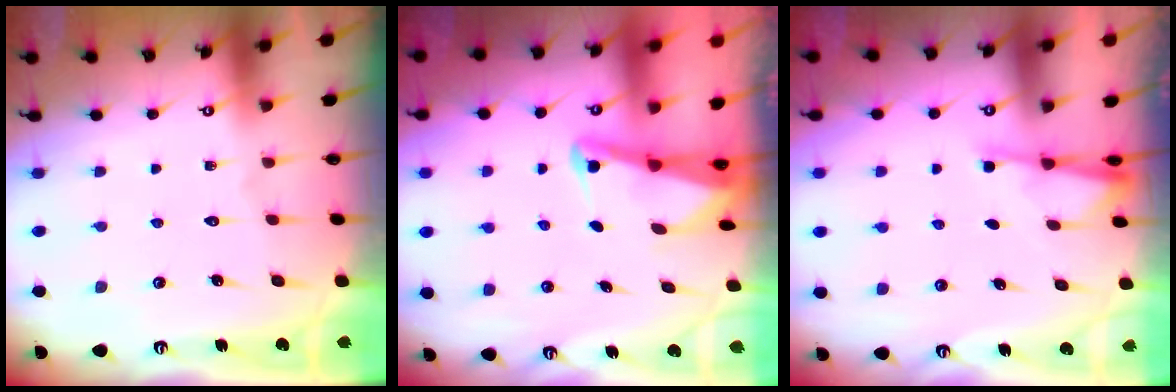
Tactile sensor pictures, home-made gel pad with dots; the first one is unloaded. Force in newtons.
{"total": 2.5, "press": 2.5, "slide": 0.6}
{"total": 1.9, "press": 1.9, "slide": 0.3}